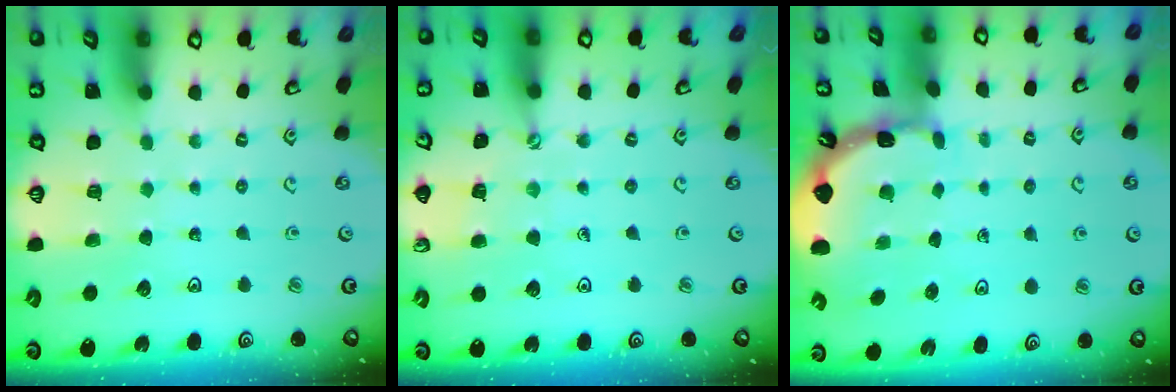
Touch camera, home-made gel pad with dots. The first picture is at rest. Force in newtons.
{"total": 2.1, "press": 2.1, "slide": 0.4}
{"total": 1.7, "press": 1.7, "slide": 0.2}